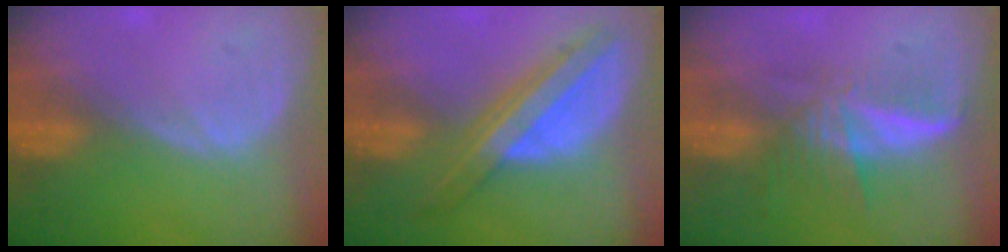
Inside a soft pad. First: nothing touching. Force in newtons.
{"total": 8.1, "press": 6.9, "slide": 4.3}
{"total": 6.0, "press": 5.6, "slide": 2.3}